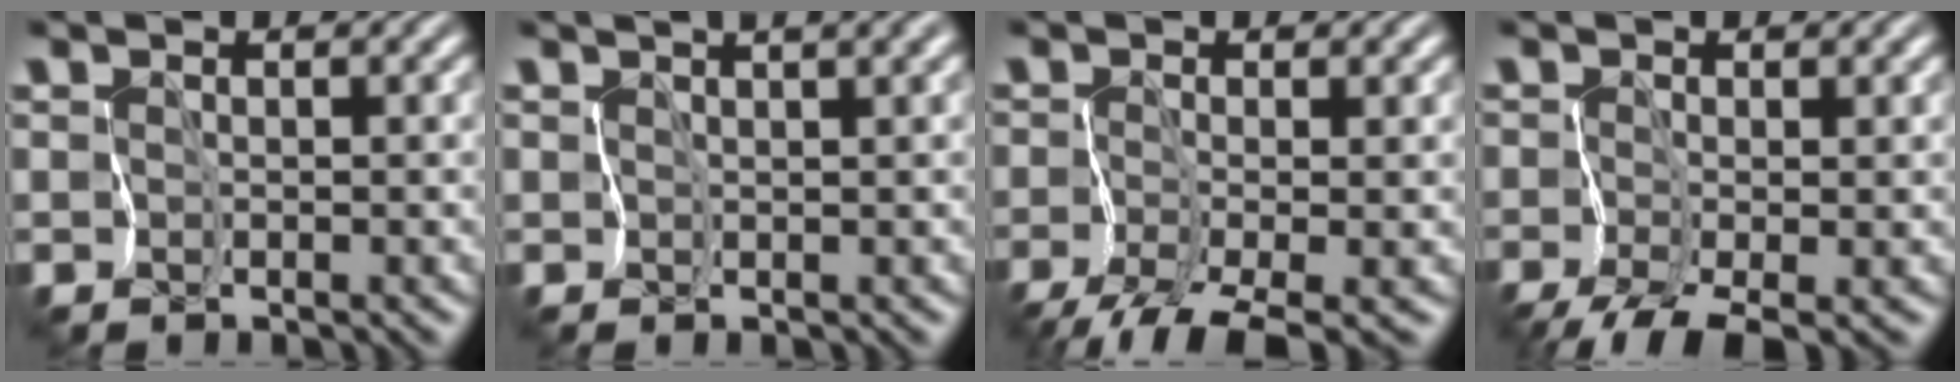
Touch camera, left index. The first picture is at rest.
{"total": 5.1, "force": [3.1, 1.5, 3.8], "torque": [-0.052, 0.026, 0.040]}
{"total": 4.2, "force": [-2.9, 0.6, 2.9], "torque": [-0.046, -0.004, -0.057]}
{"total": 3.5, "force": [-2.2, 0.9, 2.6], "torque": [-0.043, -0.003, -0.042]}